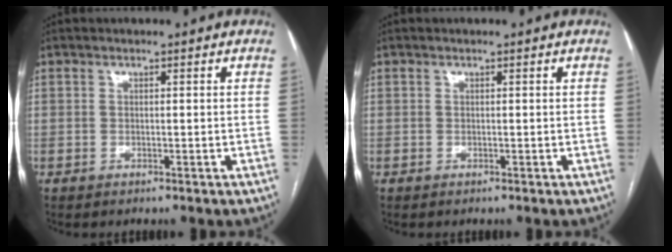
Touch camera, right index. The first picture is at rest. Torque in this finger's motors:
{"motor_torque": [0.15, 0.02, 0.09, 0.01]}